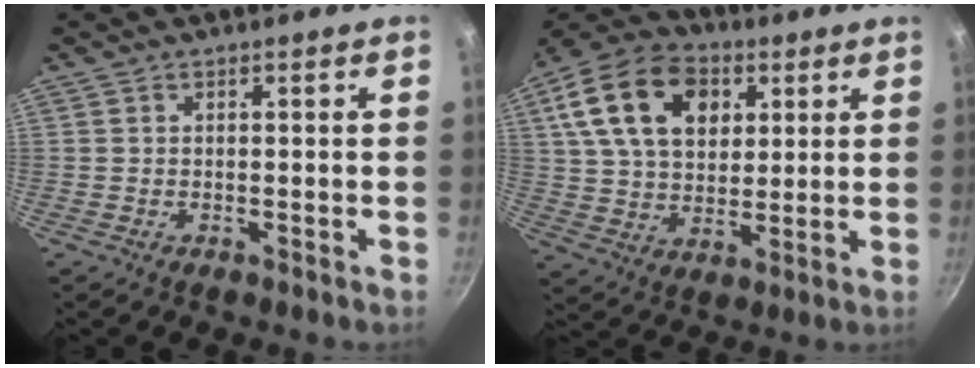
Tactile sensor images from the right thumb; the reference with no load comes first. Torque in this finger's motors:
{"motor_torque": [-0.34, 3.43, 0.98, -0.68, 0.45]}